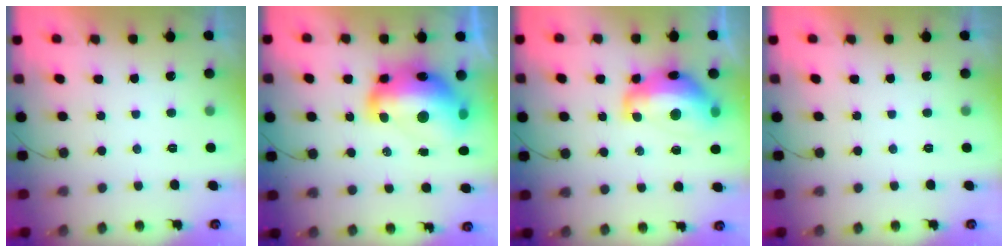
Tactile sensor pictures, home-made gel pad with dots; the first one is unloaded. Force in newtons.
{"total": 21.7, "press": 21.7, "slide": 1.5}
{"total": 15.3, "press": 15.2, "slide": 1.3}
{"total": 0.0}